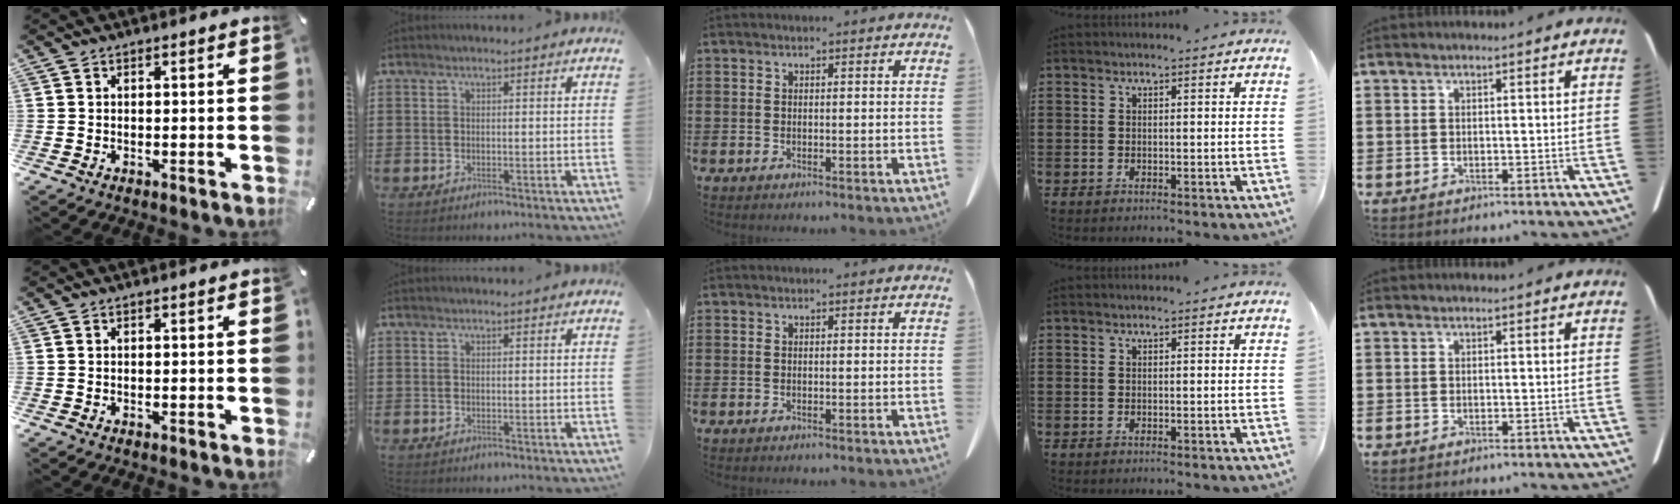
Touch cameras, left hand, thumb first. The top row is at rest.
{}